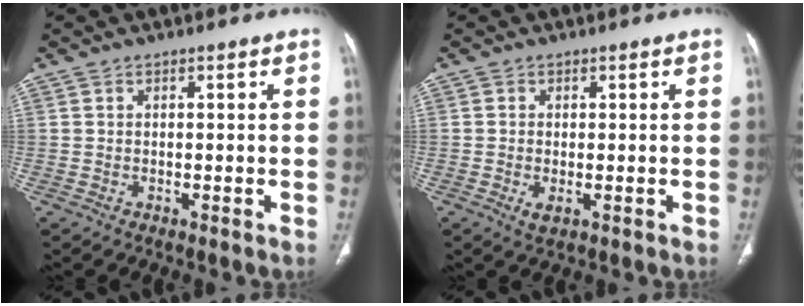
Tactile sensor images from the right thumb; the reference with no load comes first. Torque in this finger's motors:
{"motor_torque": [-0.11, 0.08, -0.37, 0.04, 0.08]}